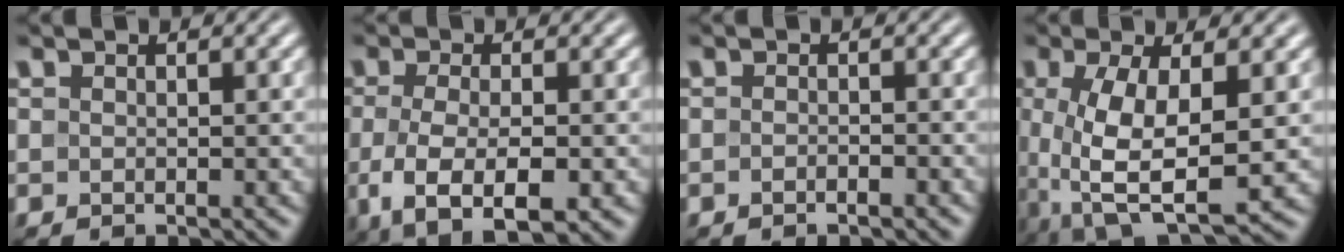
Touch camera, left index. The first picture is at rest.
{"total": 6.4, "force": [-2.2, 2.7, 5.4], "torque": [-0.112, -0.016, -0.037]}
{"total": 1.0, "force": [-0.7, 0.2, 0.7], "torque": [-0.012, 0.000, -0.011]}
{"total": 8.0, "force": [-0.1, 3.4, 7.2], "torque": [-0.150, -0.008, 0.004]}